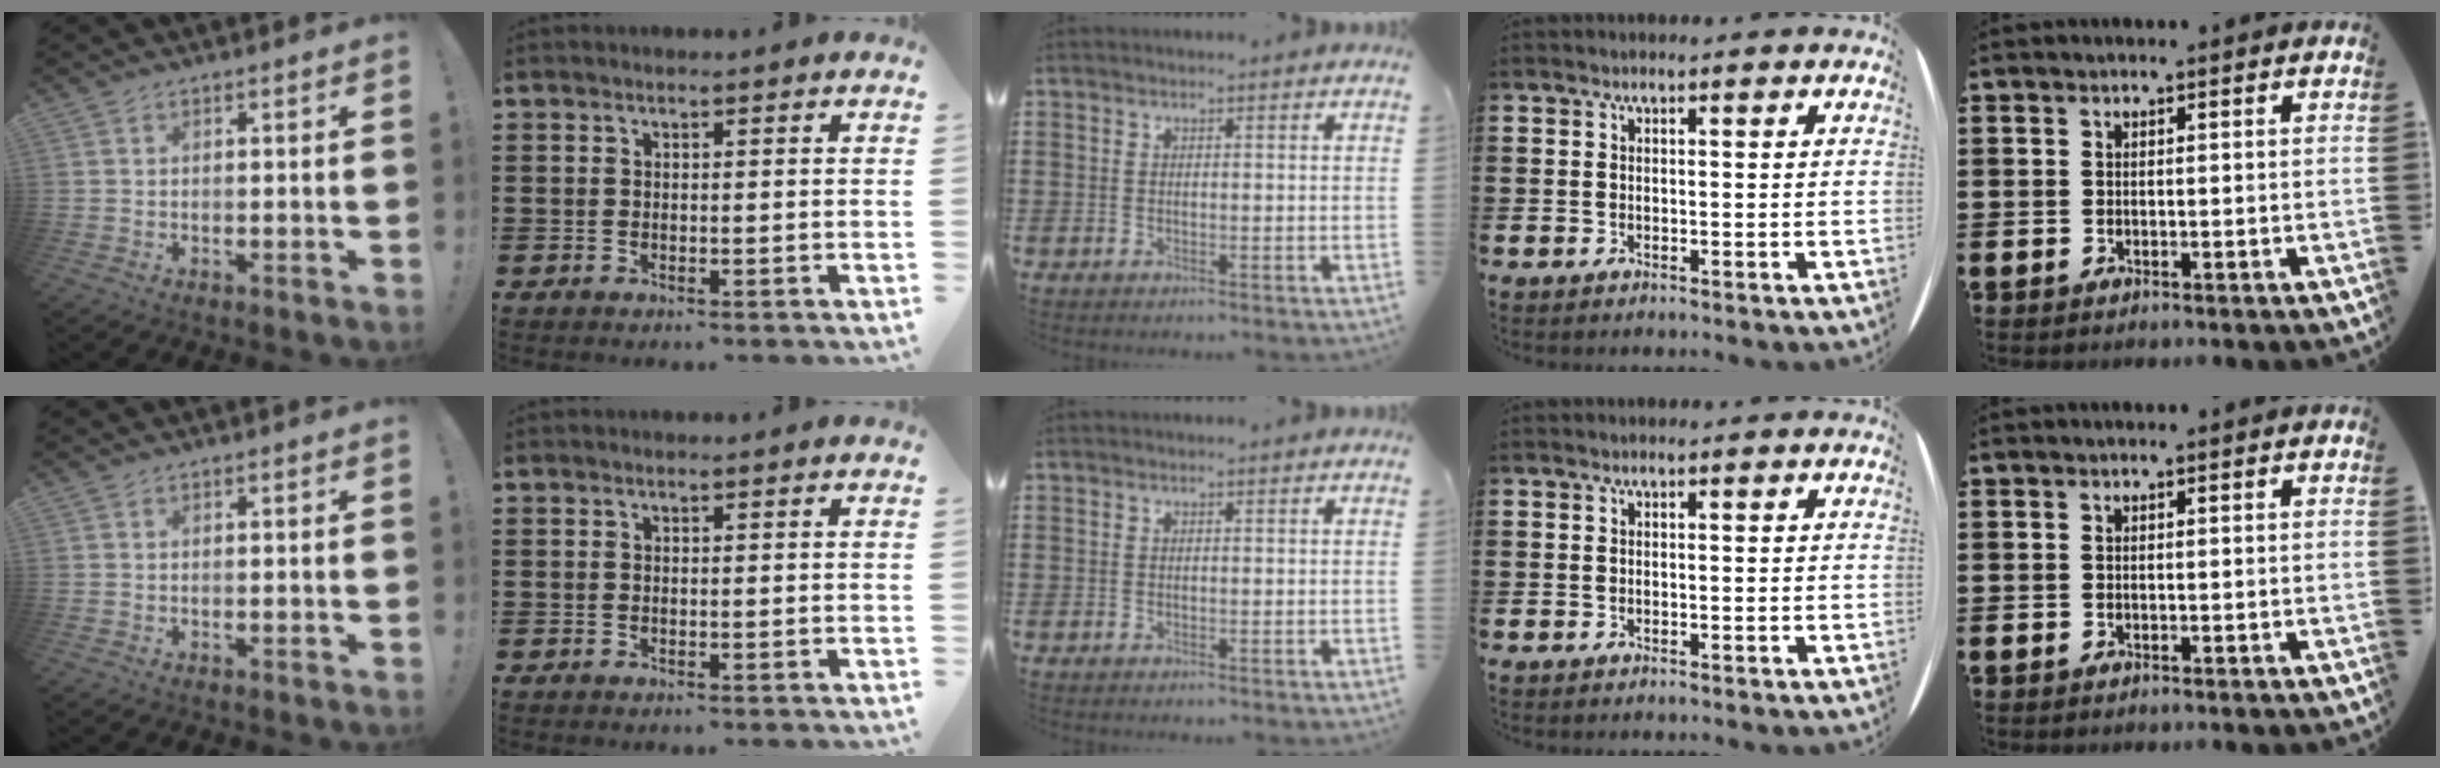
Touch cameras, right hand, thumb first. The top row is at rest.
{}